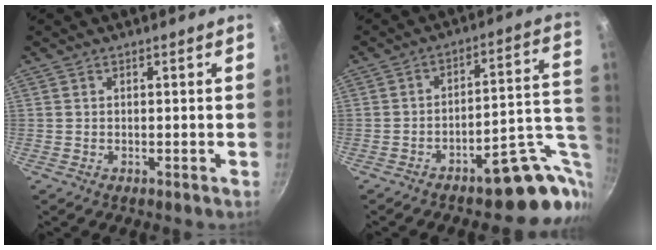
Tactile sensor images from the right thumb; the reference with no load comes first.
{"total": 16.8, "force": [-7.7, 5.6, 13.9], "torque": [-0.100, 0.086, -0.099]}